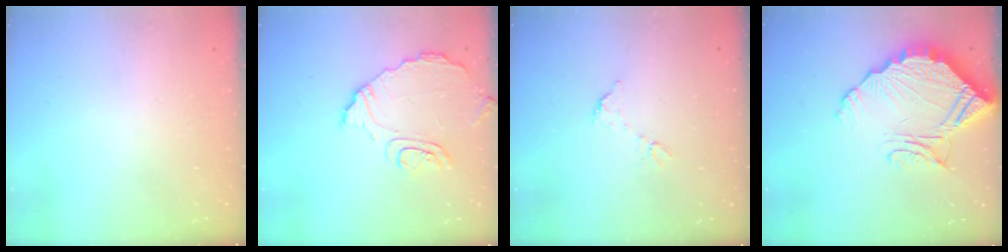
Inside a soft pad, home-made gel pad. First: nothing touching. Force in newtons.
{"total": 9.1, "press": 9.1, "slide": 1.1}
{"total": 5.8, "press": 5.8, "slide": 0.3}
{"total": 14.2, "press": 14.1, "slide": 1.7}